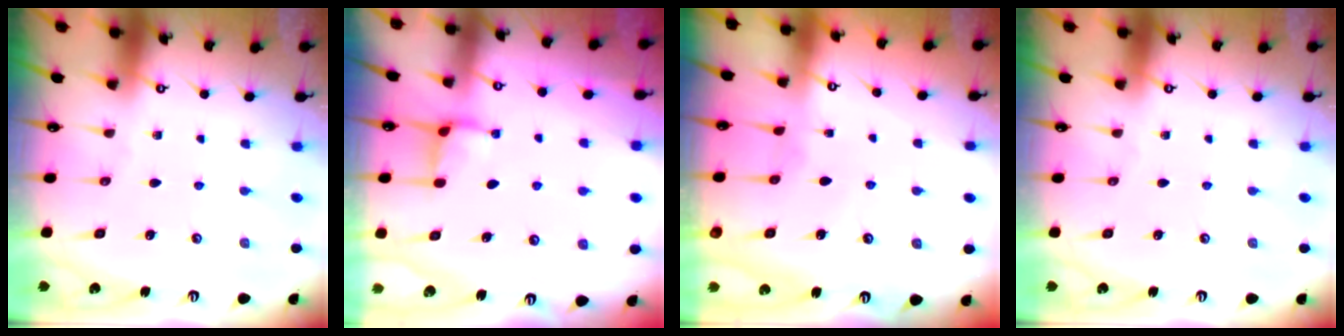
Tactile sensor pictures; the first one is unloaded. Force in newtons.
{"total": 2.6, "press": 2.6, "slide": 0.4}
{"total": 2.3, "press": 2.3, "slide": 0.3}
{"total": 0.0}